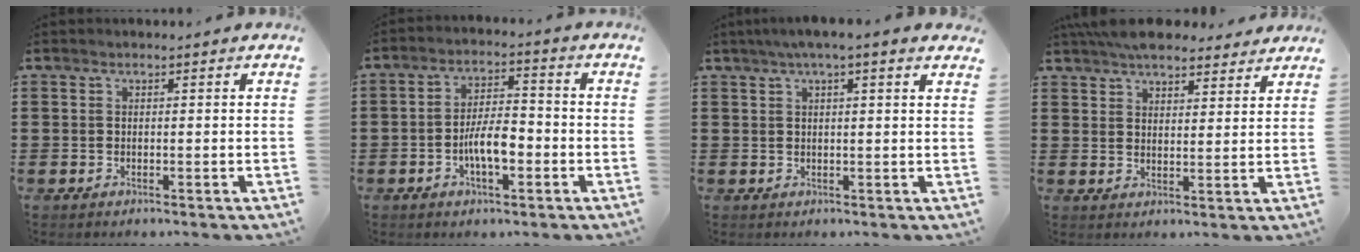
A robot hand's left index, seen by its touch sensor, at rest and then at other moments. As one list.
[{"total": 6.6, "force": [-1.9, 2.5, 5.7], "torque": [-0.103, 0.005, -0.040]}, {"total": 2.6, "force": [1.7, 0.4, 1.9], "torque": [-0.041, 0.006, 0.030]}, {"total": 6.1, "force": [5.5, 1.8, 1.9], "torque": [-0.053, -0.007, 0.106]}]